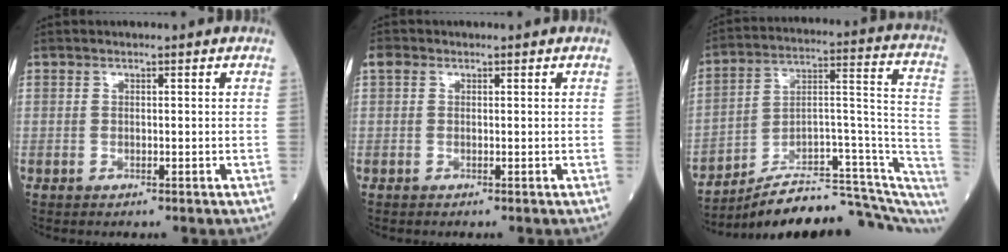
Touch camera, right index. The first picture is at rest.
{"total": 1.2, "force": [0.3, 1.1, 0.5], "torque": [-0.011, 0.014, 0.002]}
{"total": 22.5, "force": [-19.1, 3.7, 11.2], "torque": [-0.110, 0.058, -0.281]}